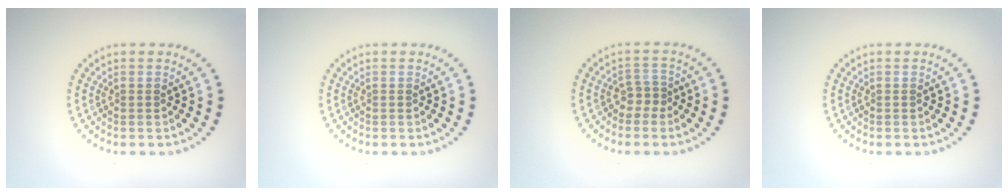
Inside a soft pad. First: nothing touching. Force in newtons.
{"total": 0.0}
{"total": 1.6, "press": 1.3, "slide": 1.0}
{"total": 0.0}